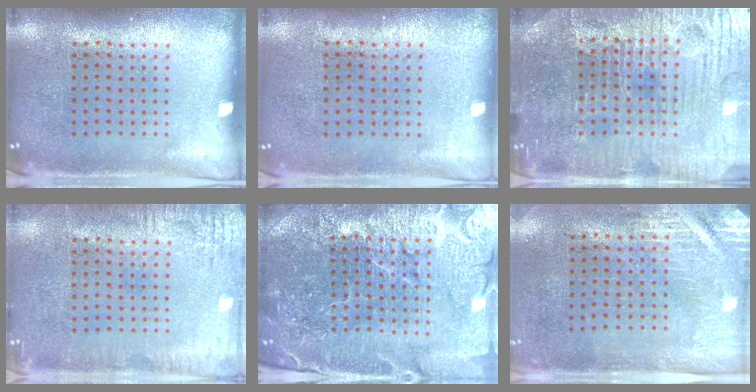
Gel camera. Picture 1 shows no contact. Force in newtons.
{"total": 0.0}
{"total": 5.3, "press": 5.0, "slide": 1.5}
{"total": 2.5, "press": 2.5, "slide": 0.2}
{"total": 5.6, "press": 5.1, "slide": 2.3}
{"total": 2.9, "press": 2.5, "slide": 1.5}